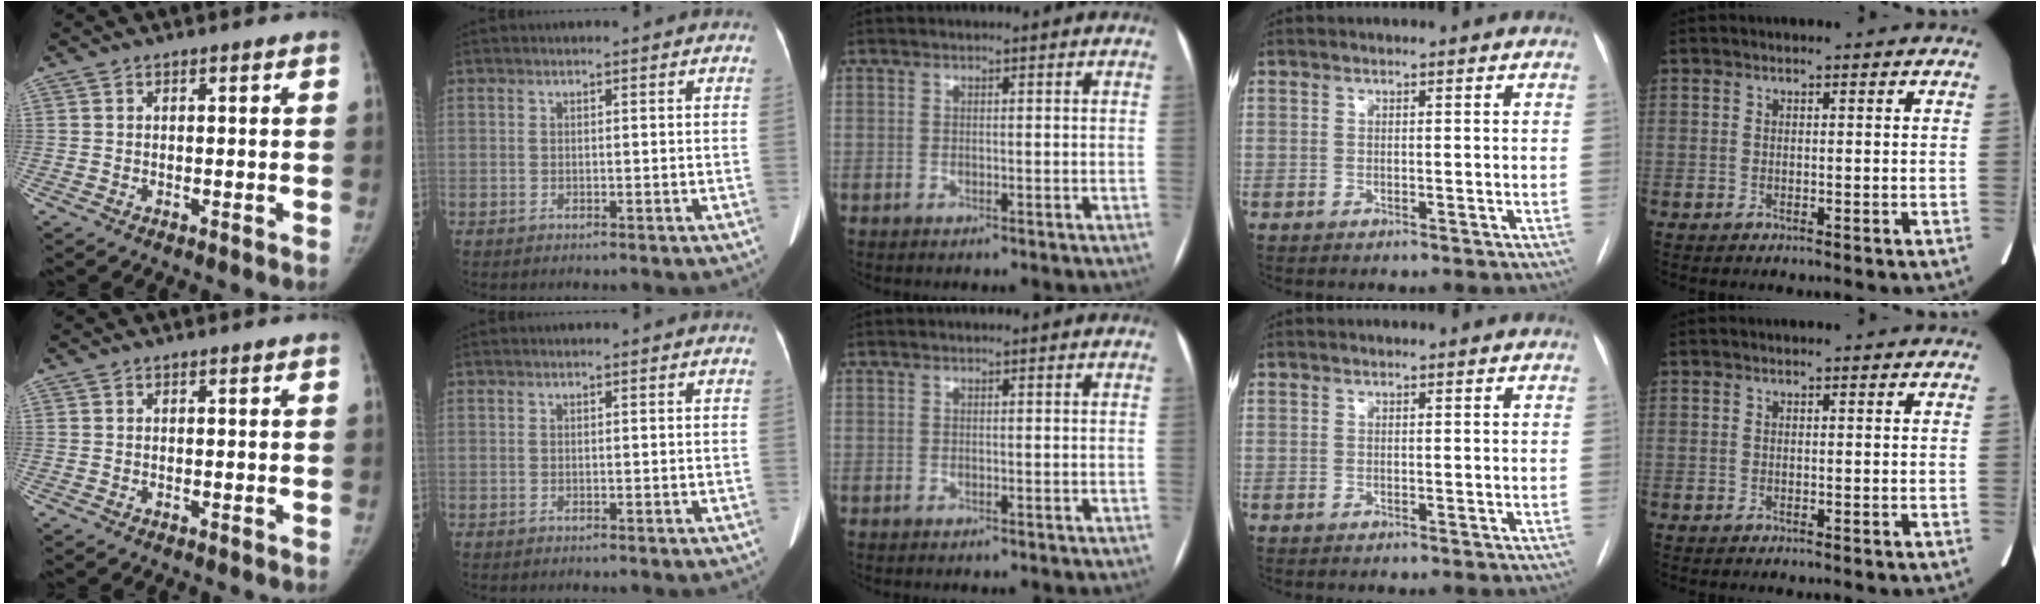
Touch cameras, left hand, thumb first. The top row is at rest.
{}